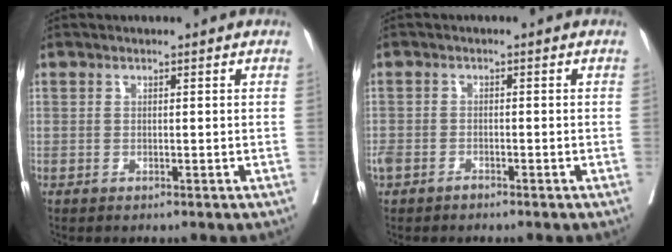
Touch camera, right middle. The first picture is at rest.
{"total": 3.3, "force": [-2.3, 1.9, 1.3], "torque": [-0.028, 0.001, -0.042]}